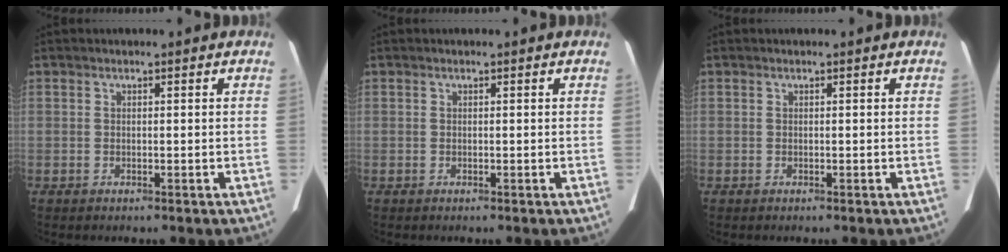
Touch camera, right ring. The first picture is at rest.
{"total": 0.0}
{"total": 0.0}